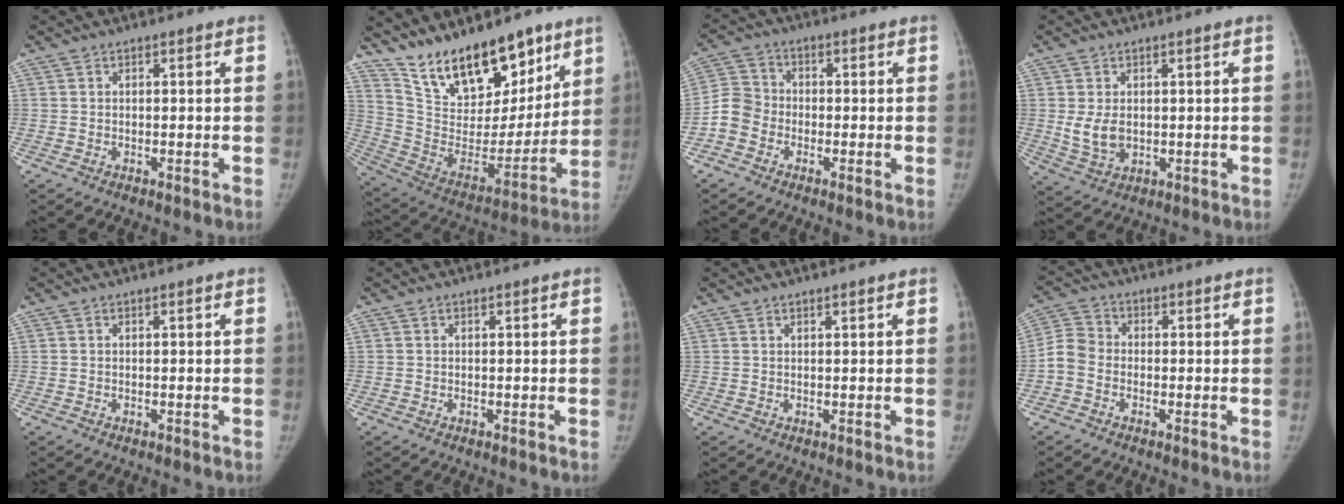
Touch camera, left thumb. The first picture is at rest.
{"total": 22.2, "force": [16.1, 9.9, 11.8], "torque": [-0.148, -0.083, 0.281]}
{"total": 5.6, "force": [-2.2, 4.7, 2.0], "torque": [-0.028, 0.014, -0.055]}
{"total": 5.2, "force": [0.4, 3.6, 3.8], "torque": [-0.064, -0.013, 0.019]}
{"total": 0.0}
{"total": 0.0}
{"total": 0.6, "force": [0.6, 0.1, 0.3], "torque": [-0.007, -0.003, 0.011]}
{"total": 4.7, "force": [-1.4, 3.8, 2.4], "torque": [-0.045, 0.012, -0.041]}